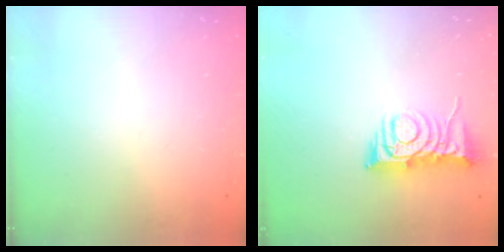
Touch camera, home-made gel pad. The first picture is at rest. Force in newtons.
{"total": 8.8, "press": 8.8, "slide": 0.4}